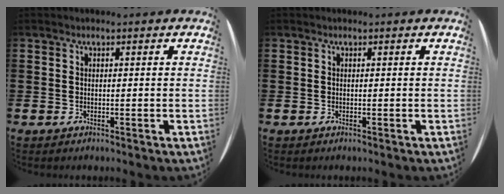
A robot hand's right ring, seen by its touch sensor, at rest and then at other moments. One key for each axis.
{"total": 0.0}